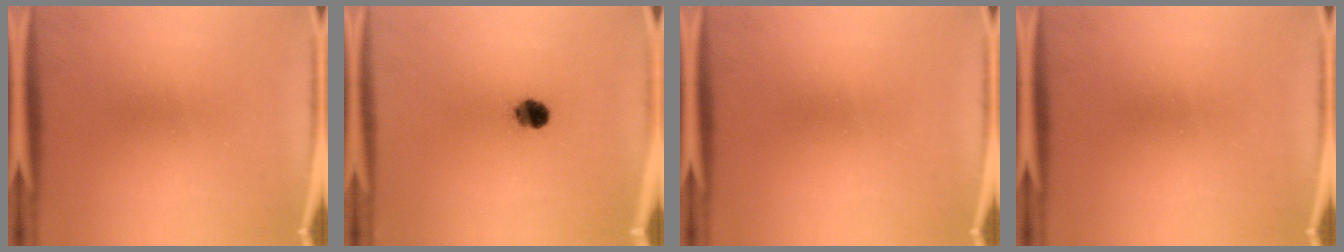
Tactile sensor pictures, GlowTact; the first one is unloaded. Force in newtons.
{"total": 4.9}
{"total": 0.0}
{"total": 0.0}